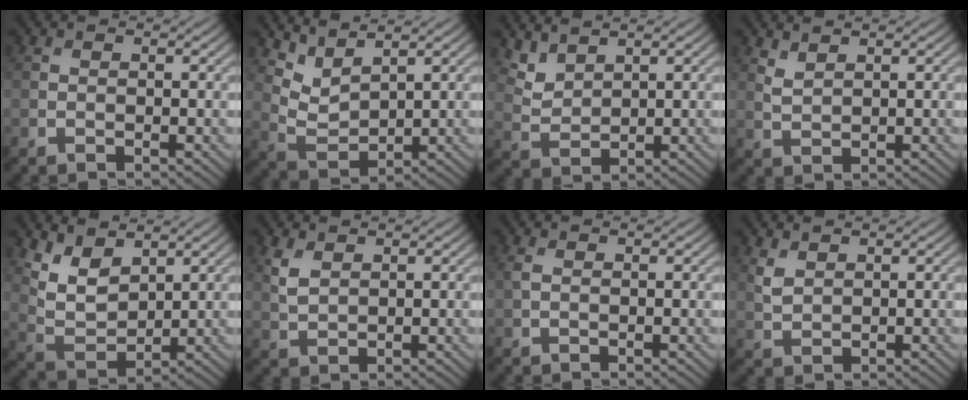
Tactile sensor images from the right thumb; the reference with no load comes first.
{"total": 4.6, "force": [3.8, 1.5, 2.1], "torque": [-0.065, -0.012, 0.086]}
{"total": 3.6, "force": [3.0, 1.3, 1.4], "torque": [-0.044, -0.001, 0.074]}
{"total": 1.9, "force": [1.6, 0.5, 0.9], "torque": [-0.029, 0.000, 0.040]}
{"total": 6.6, "force": [4.1, 3.3, 4.0], "torque": [-0.091, -0.011, 0.083]}
{"total": 2.7, "force": [1.5, 1.4, 1.7], "torque": [-0.049, -0.002, 0.035]}
{"total": 1.0, "force": [0.2, 0.4, 0.8], "torque": [-0.026, 0.003, 0.004]}
{"total": 2.1, "force": [1.3, 1.0, 1.2], "torque": [-0.036, -0.003, 0.032]}